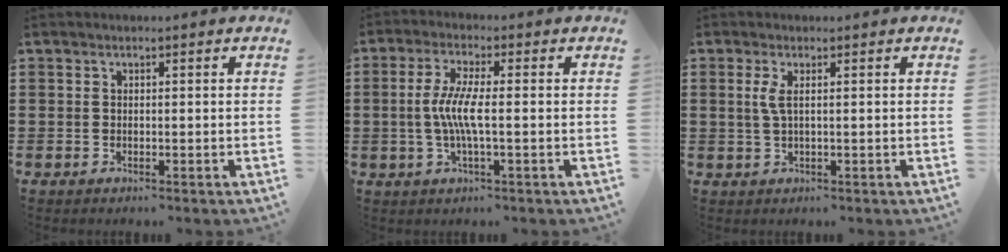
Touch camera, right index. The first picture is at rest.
{"total": 5.8, "force": [-0.6, 0.8, 5.7], "torque": [-0.124, -0.008, -0.021]}
{"total": 2.1, "force": [0.4, 0.2, 2.1], "torque": [-0.042, -0.002, 0.005]}